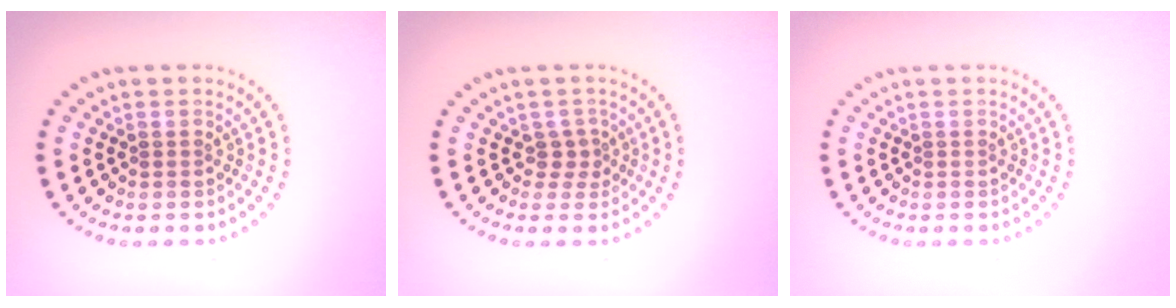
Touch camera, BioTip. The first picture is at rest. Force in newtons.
{"total": 1.7, "press": 1.1, "slide": 1.2}
{"total": 0.0}